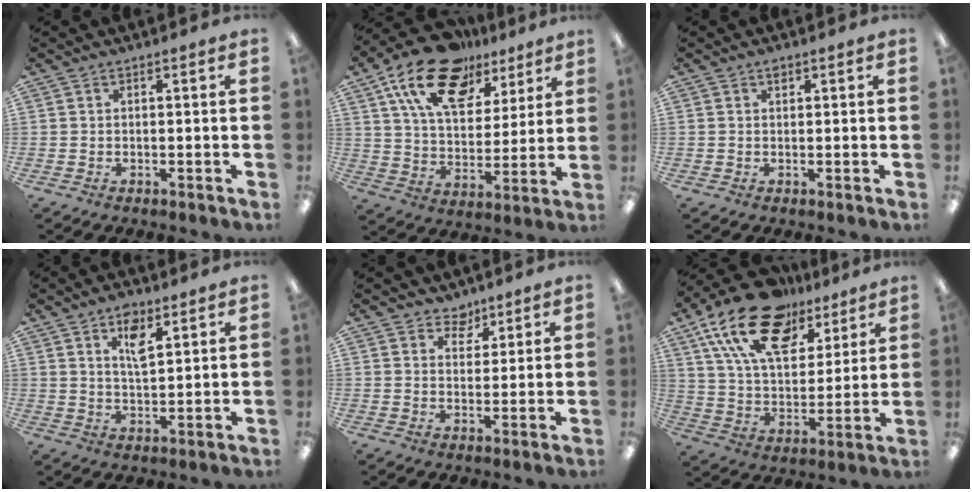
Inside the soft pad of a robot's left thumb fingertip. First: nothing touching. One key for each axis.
{"total": 19.3, "fx": 12.2, "fy": 10.3, "fz": 10.8, "tx": -0.196, "ty": -0.053, "tz": 0.220}
{"total": 1.2, "fx": 0.7, "fy": 0.7, "fz": 0.6, "tx": -0.006, "ty": -0.001, "tz": 0.011}
{"total": 6.7, "fx": 4.0, "fy": 2.9, "fz": 4.4, "tx": -0.065, "ty": -0.014, "tz": 0.066}
{"total": 4.8, "fx": 3.7, "fy": 3.0, "fz": 0.5, "tx": -0.003, "ty": -0.020, "tz": 0.064}
{"total": 21.4, "fx": 13.6, "fy": 11.0, "fz": 12.2, "tx": -0.225, "ty": -0.063, "tz": 0.245}